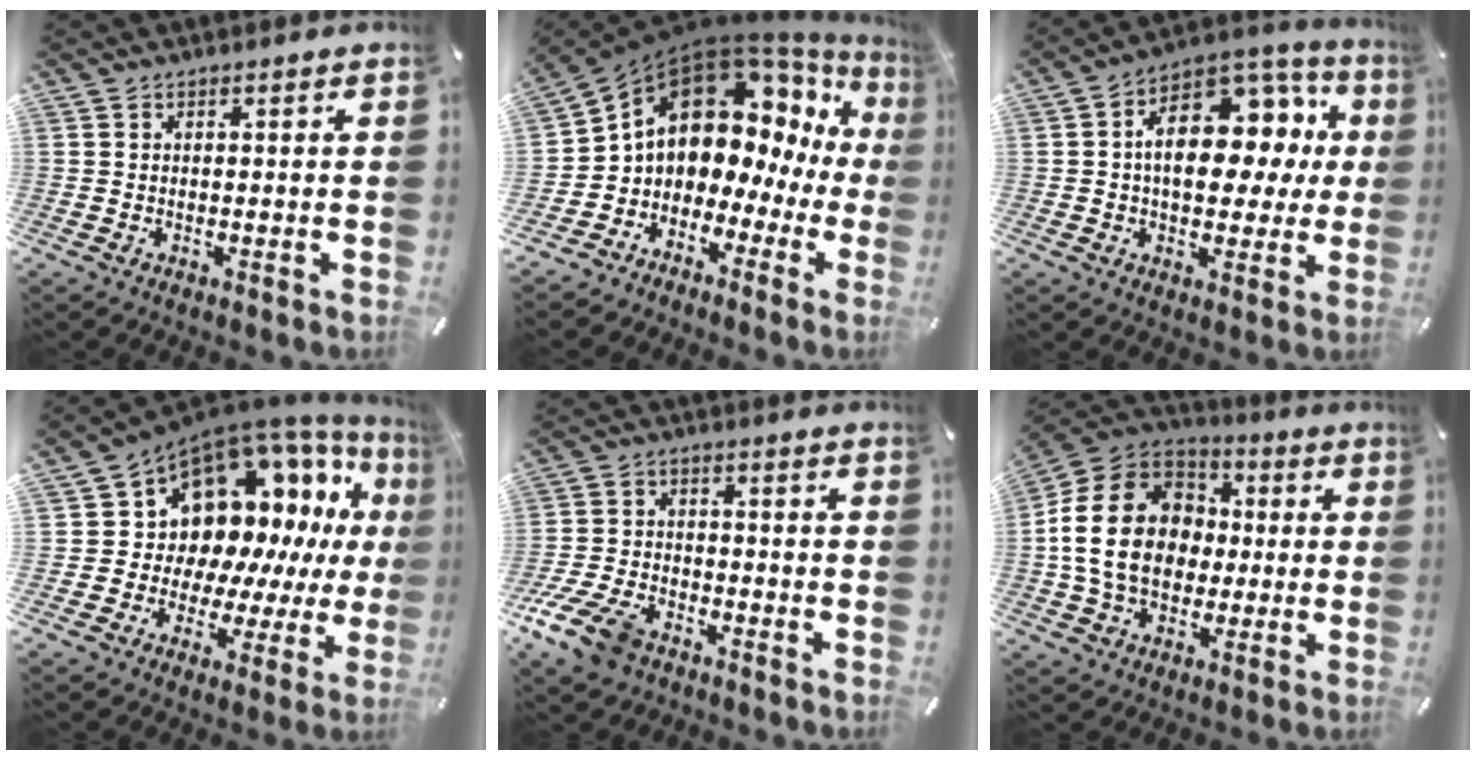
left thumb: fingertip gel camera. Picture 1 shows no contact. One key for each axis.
{"total": 11.0, "fx": 4.7, "fy": 8.6, "fz": 5.0, "tx": -0.095, "ty": -0.042, "tz": 0.085}
{"total": 16.9, "fx": 2.5, "fy": 11.1, "fz": 12.5, "tx": -0.173, "ty": -0.011, "tz": 0.046}
{"total": 13.1, "fx": 6.0, "fy": 10.8, "fz": 4.5, "tx": -0.056, "ty": -0.088, "tz": 0.123}
{"total": 10.9, "fx": -6.9, "fy": 6.1, "fz": 5.8, "tx": -0.125, "ty": 0.033, "tz": -0.129}
{"total": 18.5, "fx": -1.5, "fy": 15.2, "fz": 10.3, "tx": -0.217, "ty": 0.028, "tz": -0.029}